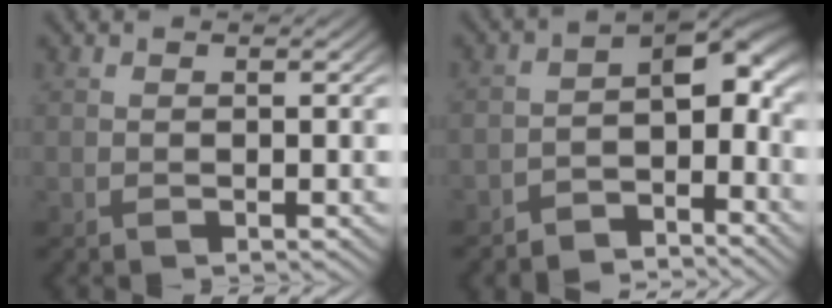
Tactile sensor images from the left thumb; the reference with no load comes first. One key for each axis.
{"total": 7.2, "fx": -4.4, "fy": 3.3, "fz": 4.6, "tx": -0.055, "ty": -0.005, "tz": -0.087}